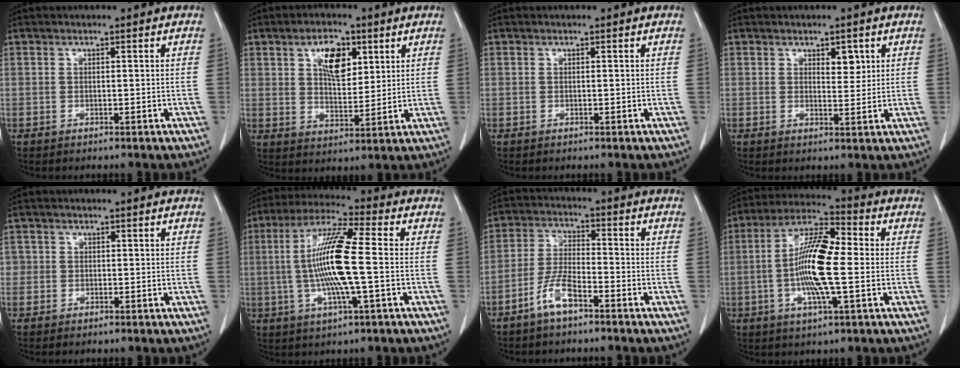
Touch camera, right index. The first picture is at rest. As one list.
[{"total": 7.4, "force": [3.2, 3.5, 5.7], "torque": [-0.101, 0.006, 0.060]}, {"total": 0.0}, {"total": 2.8, "force": [1.4, 1.3, 2.0], "torque": [-0.024, -0.001, 0.025]}, {"total": 1.8, "force": [0.1, 1.8, 0.1], "torque": [0.014, 0.006, 0.002]}, {"total": 13.4, "force": [-0.6, 0.8, 13.3], "torque": [-0.267, 0.004, -0.016]}, {"total": 6.1, "force": [-3.8, 1.6, 4.4], "torque": [-0.097, 0.003, -0.075]}, {"total": 13.2, "force": [-0.9, 2.2, 13.0], "torque": [-0.250, 0.005, -0.021]}]